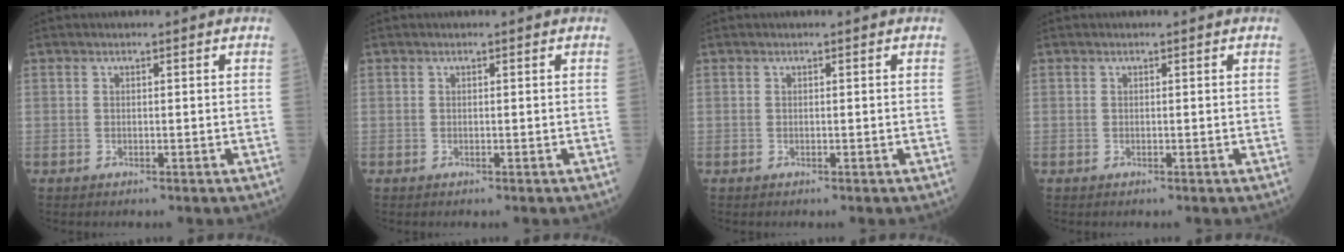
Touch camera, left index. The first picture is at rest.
{"total": 0.0}
{"total": 0.0}
{"total": 0.0}